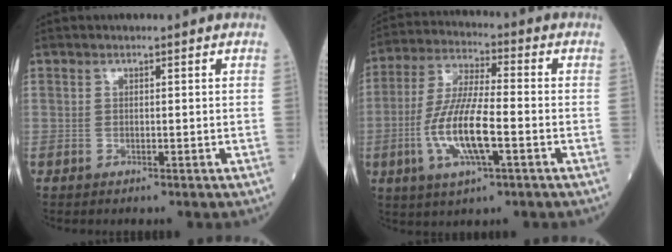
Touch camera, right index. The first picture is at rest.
{"total": 11.8, "force": [-3.2, 2.3, 11.1], "torque": [-0.235, -0.006, -0.060]}